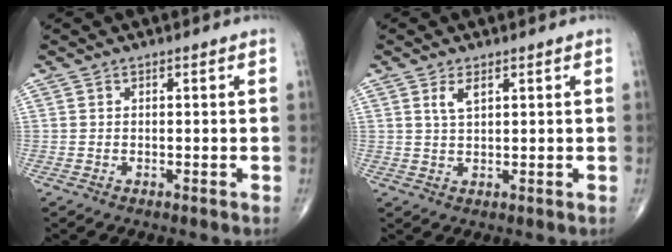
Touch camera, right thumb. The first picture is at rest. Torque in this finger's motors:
{"motor_torque": [0.00, 0.02, 0.10, -0.02, 0.08]}